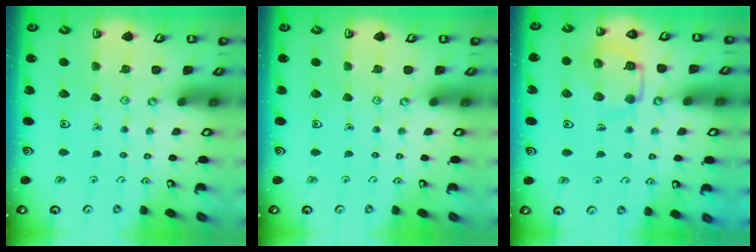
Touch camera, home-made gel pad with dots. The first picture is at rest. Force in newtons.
{"total": 0.0}
{"total": 13.7, "press": 13.6, "slide": 1.3}